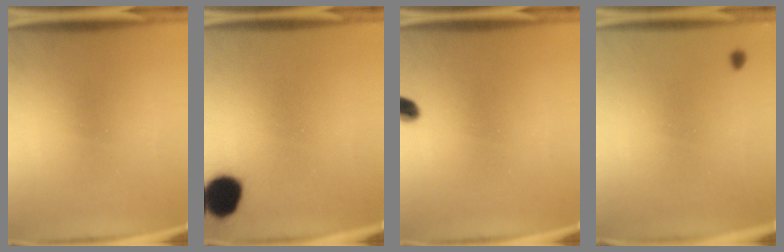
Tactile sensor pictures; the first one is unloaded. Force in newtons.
{"total": 10.2}
{"total": 2.9}
{"total": 0.8}